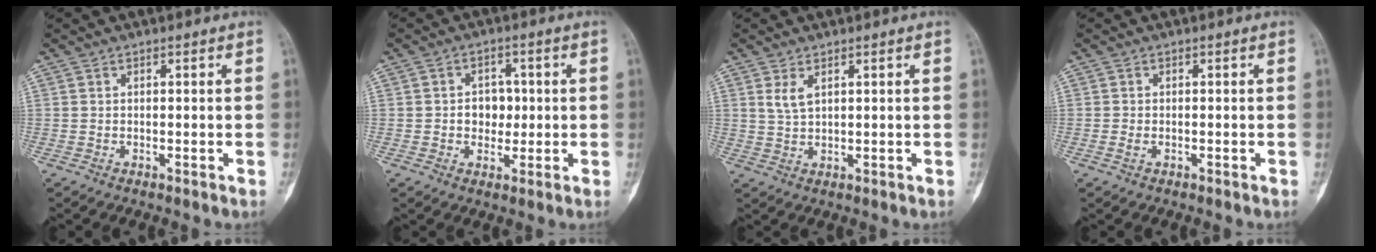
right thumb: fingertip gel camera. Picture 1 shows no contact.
{"total": 4.9, "force": [0.1, 4.0, 2.9], "torque": [-0.008, 0.008, 0.001]}
{"total": 2.8, "force": [1.5, 1.2, 2.1], "torque": [-0.039, -0.004, 0.037]}
{"total": 0.9, "force": [-0.3, 0.5, 0.7], "torque": [-0.019, 0.000, -0.007]}